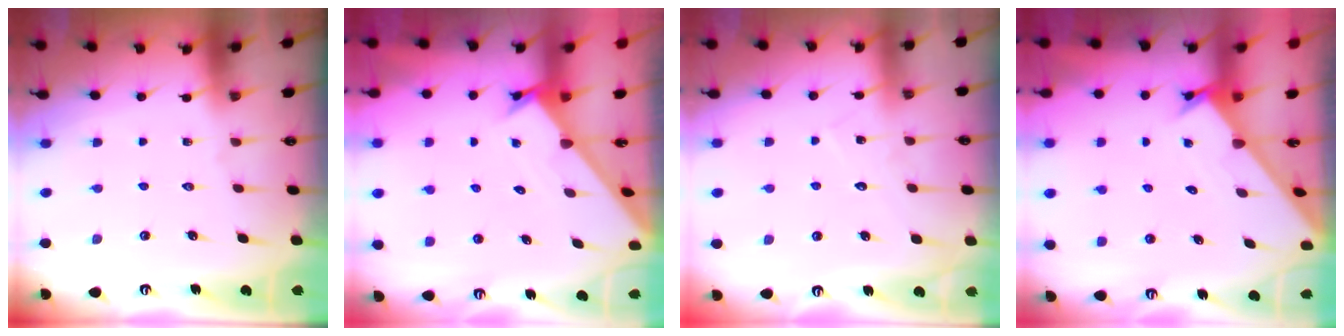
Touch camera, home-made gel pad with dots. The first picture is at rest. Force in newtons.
{"total": 1.7, "press": 1.7, "slide": 0.1}
{"total": 6.1, "press": 6.1, "slide": 0.5}
{"total": 1.6, "press": 1.6, "slide": 0.1}